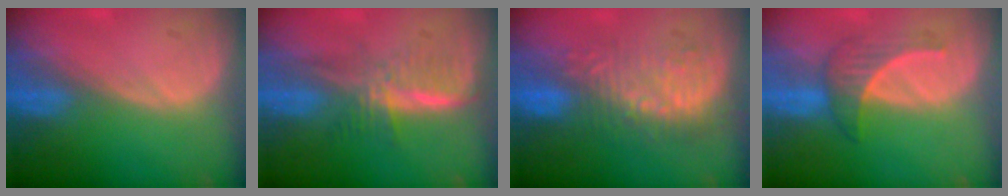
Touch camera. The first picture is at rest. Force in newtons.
{"total": 5.8, "press": 5.3, "slide": 2.3}
{"total": 8.8, "press": 8.6, "slide": 1.9}
{"total": 4.1, "press": 4.0, "slide": 0.8}